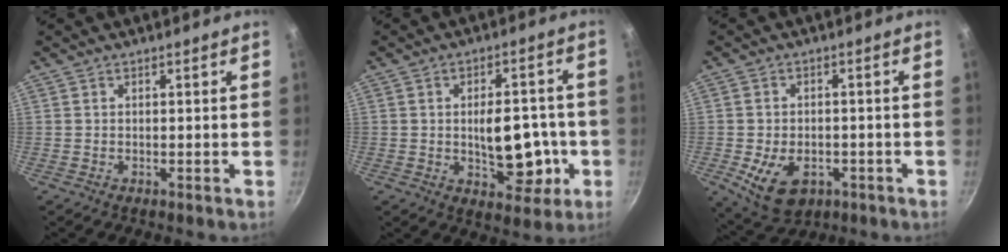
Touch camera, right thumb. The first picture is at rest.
{"total": 12.4, "force": [-1.7, 7.0, 10.0], "torque": [-0.098, 0.009, -0.015]}
{"total": 9.8, "force": [-3.2, 6.5, 6.6], "torque": [-0.099, 0.003, -0.039]}